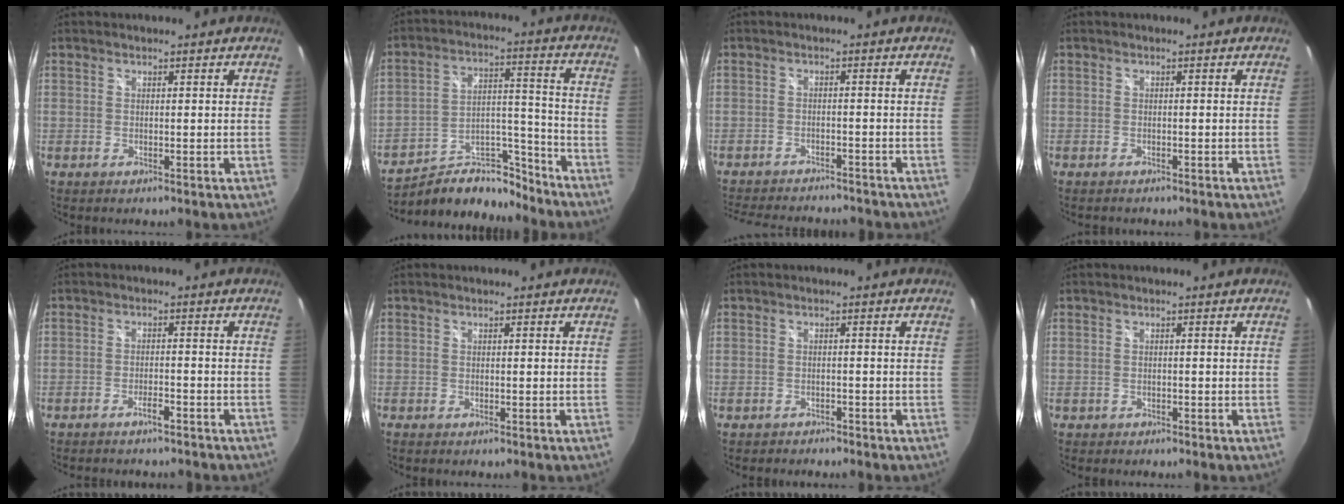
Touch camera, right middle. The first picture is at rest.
{"total": 15.4, "force": [-13.2, 6.2, 4.9], "torque": [-0.087, 0.042, -0.199]}
{"total": 13.9, "force": [-12.3, 3.9, 5.3], "torque": [-0.118, -0.012, -0.176]}
{"total": 1.2, "force": [-1.1, 0.6, 0.0], "torque": [-0.007, -0.001, -0.017]}
{"total": 4.6, "force": [-4.2, 1.0, 1.8], "torque": [-0.046, -0.005, -0.063]}
{"total": 0.5, "force": [-0.5, 0.1, 0.2], "torque": [-0.002, -0.002, -0.009]}
{"total": 2.4, "force": [-2.2, 0.9, 0.2], "torque": [-0.010, -0.004, -0.034]}
{"total": 1.1, "force": [-0.9, 0.6, 0.1], "torque": [-0.008, -0.001, -0.015]}